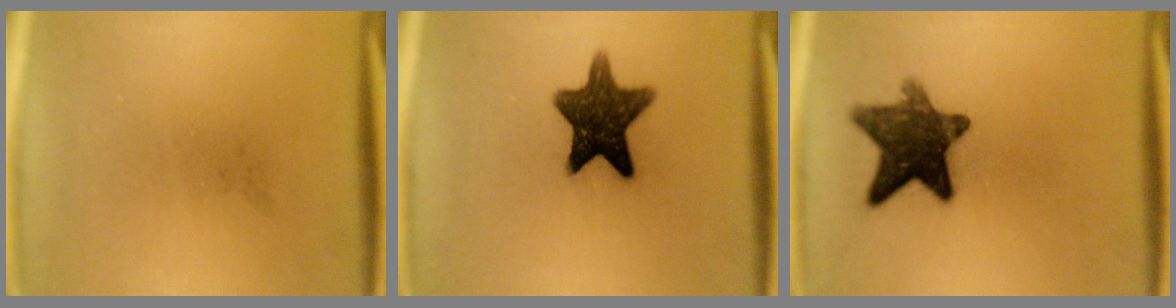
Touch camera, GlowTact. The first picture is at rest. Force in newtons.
{"total": 12.2}
{"total": 11.5}